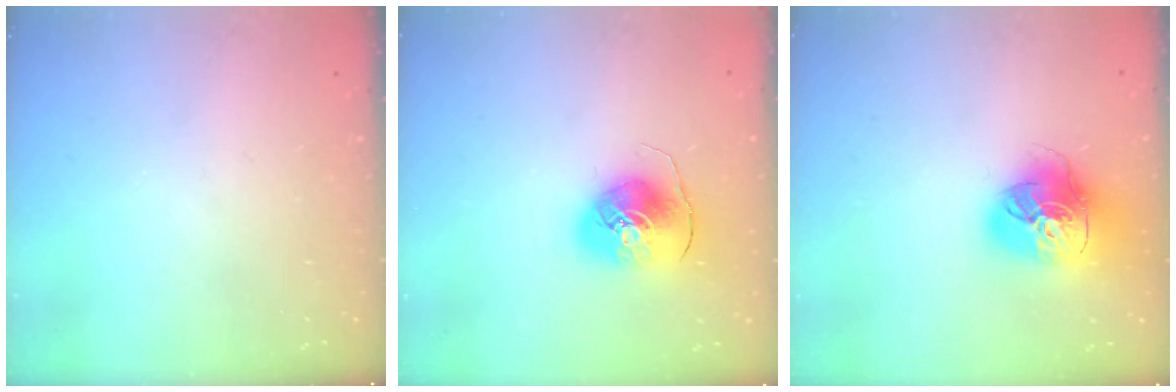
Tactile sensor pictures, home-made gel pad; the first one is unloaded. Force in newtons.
{"total": 9.3, "press": 9.2, "slide": 1.0}
{"total": 19.5, "press": 19.4, "slide": 2.2}